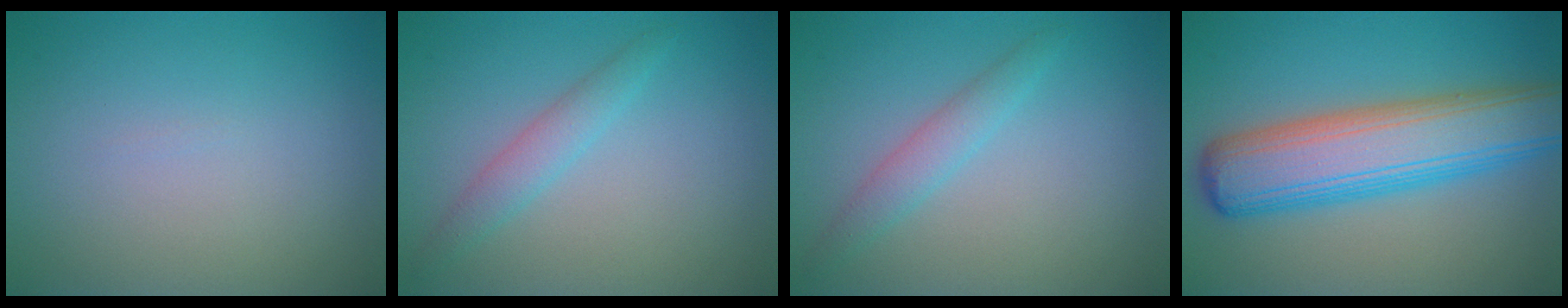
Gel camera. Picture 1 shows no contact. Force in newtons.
{"total": 2.0, "press": 2.0, "slide": 0.1}
{"total": 2.0, "press": 2.0, "slide": 0.1}
{"total": 9.3, "press": 9.3, "slide": 0.3}